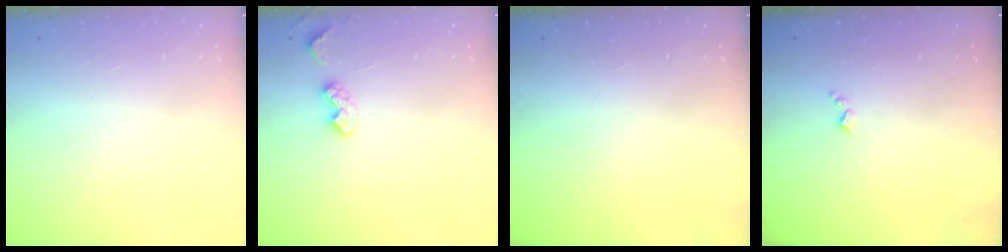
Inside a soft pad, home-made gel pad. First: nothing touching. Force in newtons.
{"total": 5.4, "press": 5.3, "slide": 0.7}
{"total": 0.0}
{"total": 3.0, "press": 2.9, "slide": 0.6}